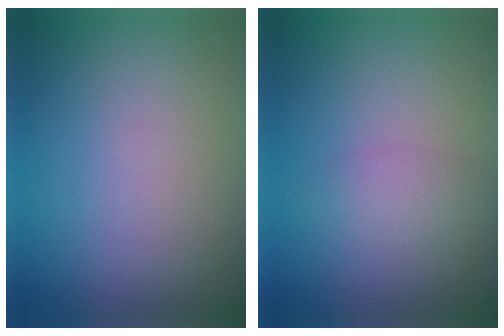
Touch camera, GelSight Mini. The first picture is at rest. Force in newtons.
{"total": 1.8, "press": 1.8, "slide": 0.0}